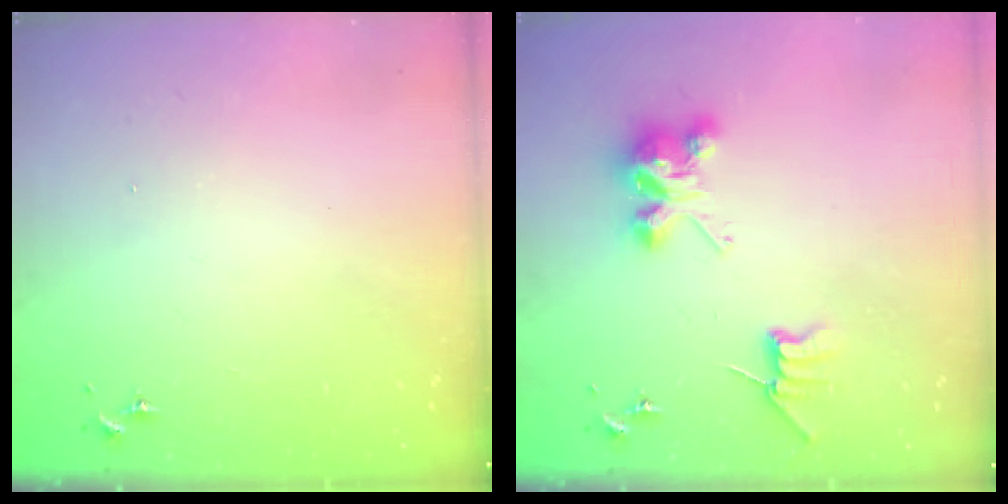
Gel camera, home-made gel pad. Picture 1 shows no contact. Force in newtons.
{"total": 9.1, "press": 9.0, "slide": 1.0}